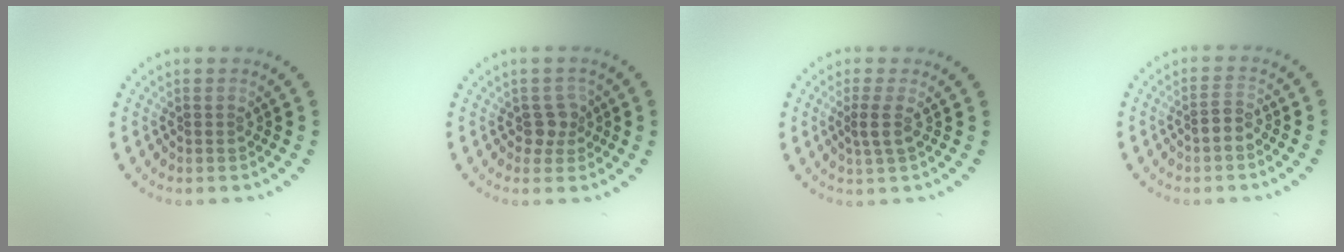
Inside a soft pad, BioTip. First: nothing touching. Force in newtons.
{"total": 1.7, "press": 1.4, "slide": 1.0}
{"total": 1.6, "press": 1.1, "slide": 1.1}
{"total": 1.3, "press": 1.2, "slide": 0.5}